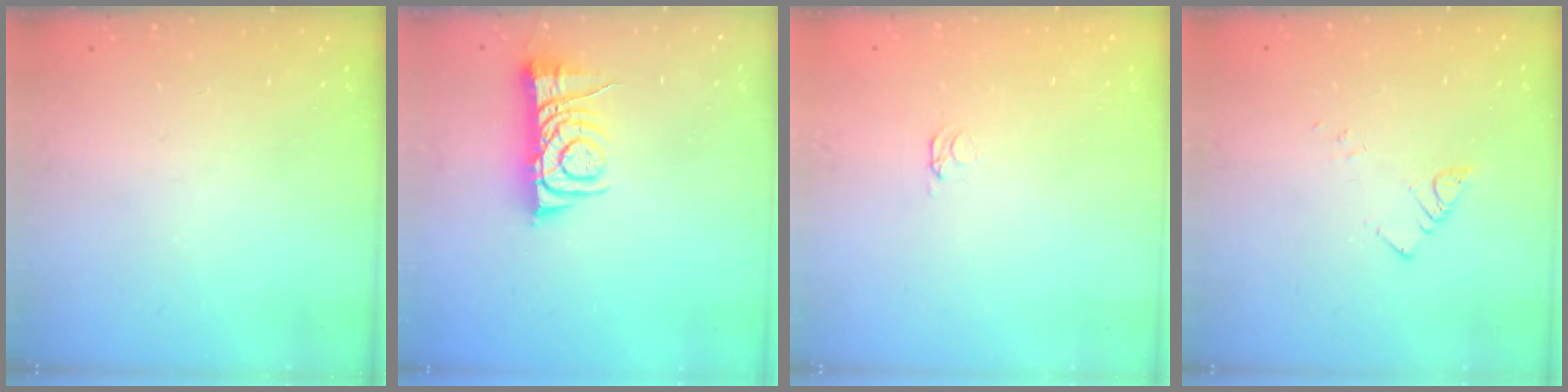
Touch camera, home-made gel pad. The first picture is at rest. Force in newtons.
{"total": 7.0, "press": 7.0, "slide": 0.9}
{"total": 1.6, "press": 1.6, "slide": 0.4}
{"total": 2.5, "press": 2.5, "slide": 0.3}